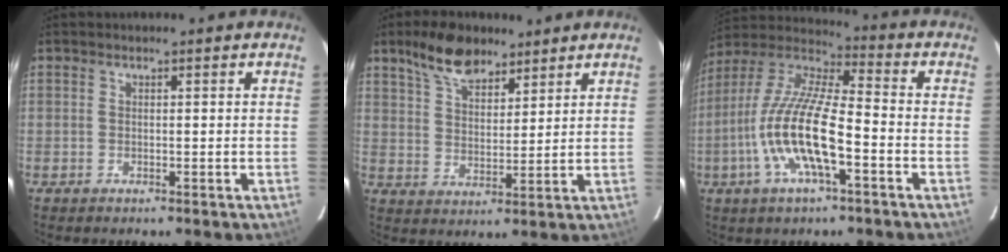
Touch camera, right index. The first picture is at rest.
{"total": 9.9, "force": [7.2, 4.5, 5.0], "torque": [-0.095, 0.018, 0.132]}
{"total": 16.0, "force": [-5.2, 4.0, 14.6], "torque": [-0.291, -0.005, -0.106]}